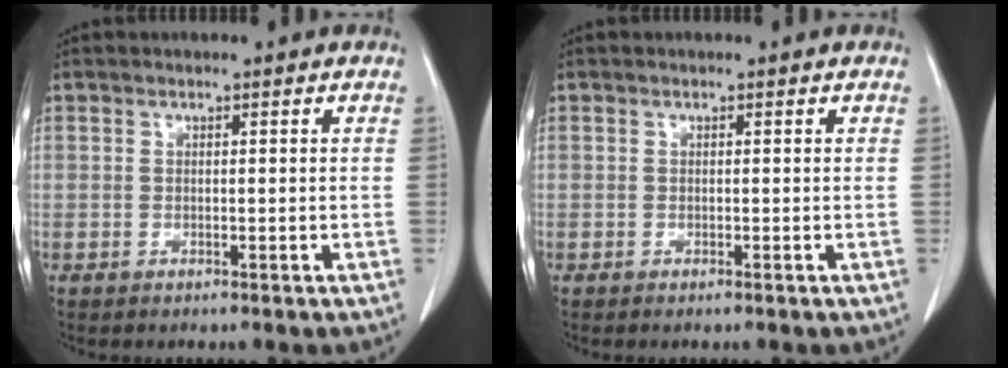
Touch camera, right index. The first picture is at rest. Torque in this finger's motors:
{"motor_torque": [-0.09, -0.01, 0.03, 0.02]}